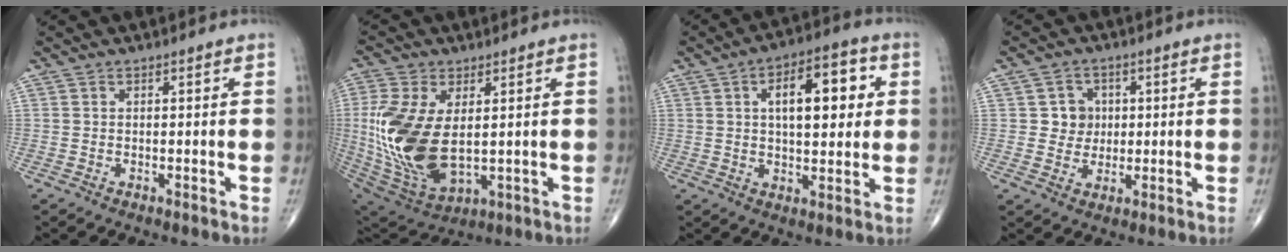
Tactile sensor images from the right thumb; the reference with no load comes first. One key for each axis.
{"total": 19.0, "fx": 0.8, "fy": 10.4, "fz": 15.9, "tx": -0.348, "ty": -0.020, "tz": 0.036}
{"total": 13.2, "fx": 3.2, "fy": 6.1, "fz": 11.3, "tx": -0.138, "ty": 0.009, "tz": 0.045}
{"total": 4.8, "fx": 0.7, "fy": 4.5, "fz": 1.4, "tx": 0.007, "ty": 0.004, "tz": 0.008}